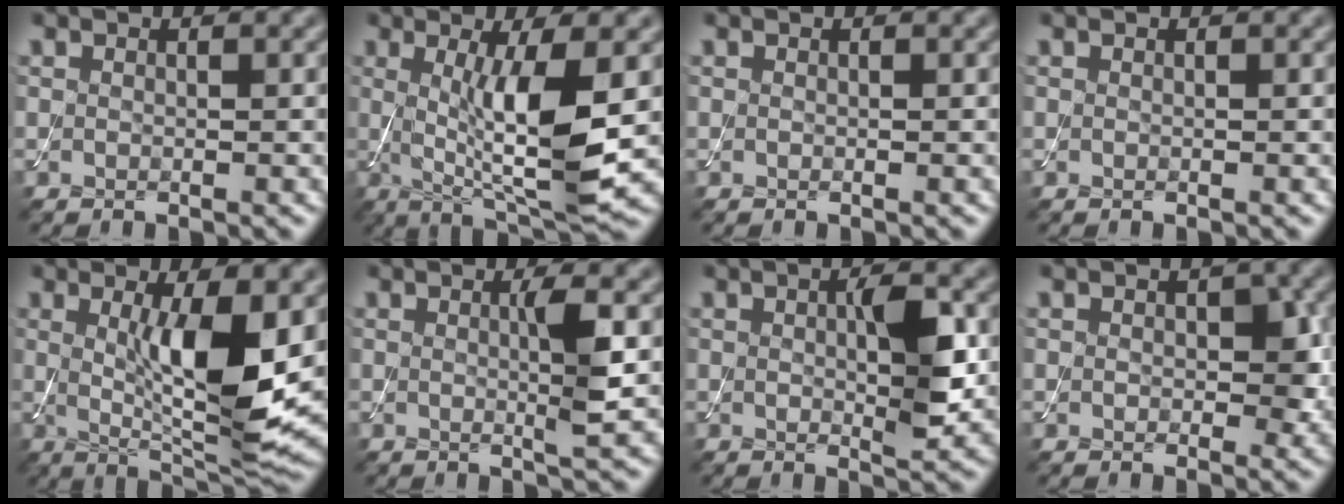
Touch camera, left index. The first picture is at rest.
{"total": 8.1, "force": [0.3, 1.6, 7.9], "torque": [-0.129, -0.016, 0.015]}
{"total": 0.0}
{"total": 0.0}
{"total": 9.1, "force": [0.8, 2.2, 8.8], "torque": [-0.139, -0.023, 0.023]}
{"total": 3.1, "force": [0.1, 0.3, 3.1], "torque": [-0.053, -0.005, -0.001]}
{"total": 4.2, "force": [0.4, 1.1, 4.0], "torque": [-0.067, -0.001, 0.007]}
{"total": 2.9, "force": [0.2, 1.7, 2.3], "torque": [-0.030, -0.002, 0.002]}